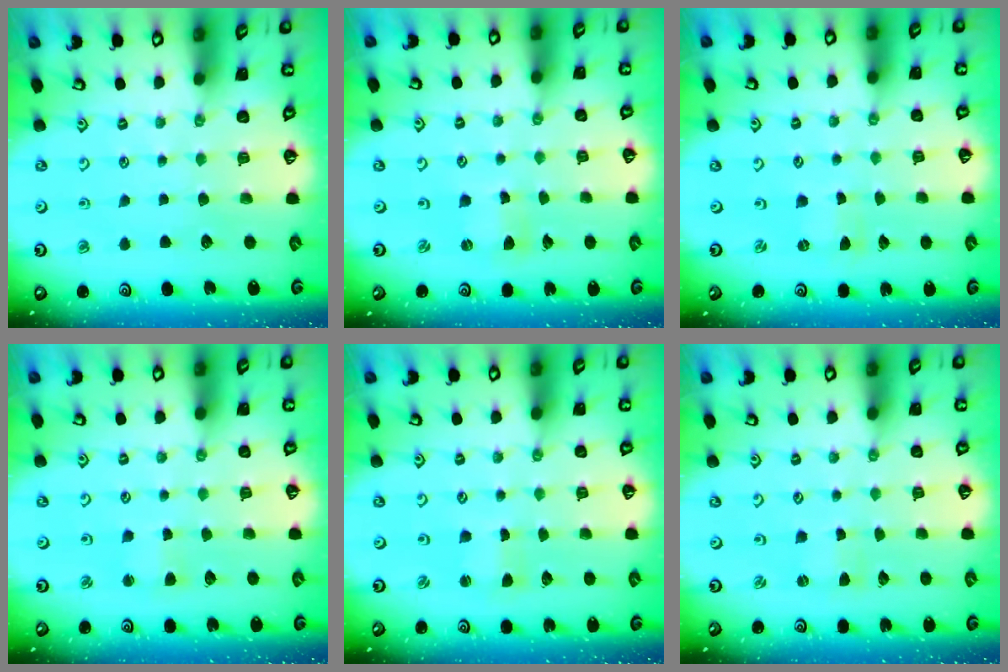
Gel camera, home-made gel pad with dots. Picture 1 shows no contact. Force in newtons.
{"total": 2.0, "press": 2.0, "slide": 0.1}
{"total": 0.0}
{"total": 2.2, "press": 2.2, "slide": 0.2}
{"total": 0.6, "press": 0.5, "slide": 0.2}
{"total": 0.7, "press": 0.7, "slide": 0.0}